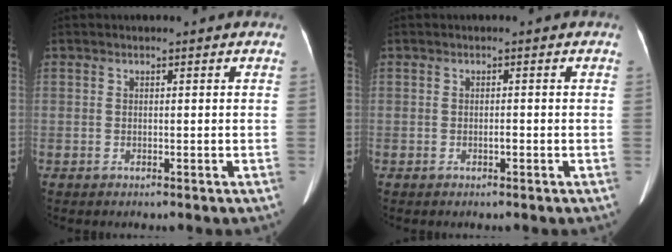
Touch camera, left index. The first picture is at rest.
{"total": 0.6, "force": [-0.3, 0.2, 0.5], "torque": [-0.009, 0.001, -0.005]}